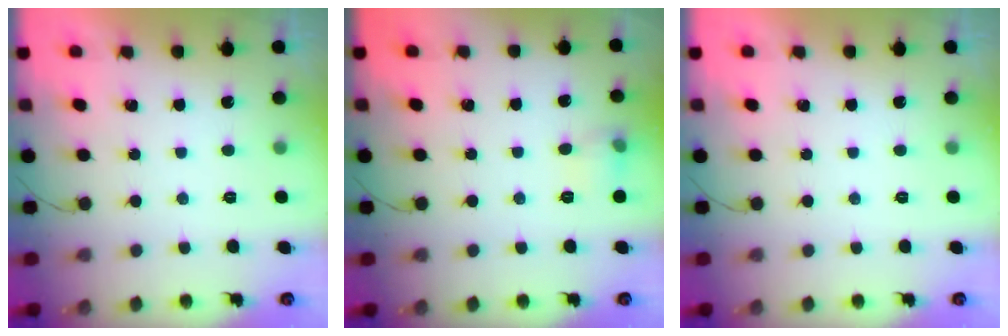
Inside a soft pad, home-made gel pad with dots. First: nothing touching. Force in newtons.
{"total": 5.5, "press": 5.4, "slide": 1.2}
{"total": 0.0}